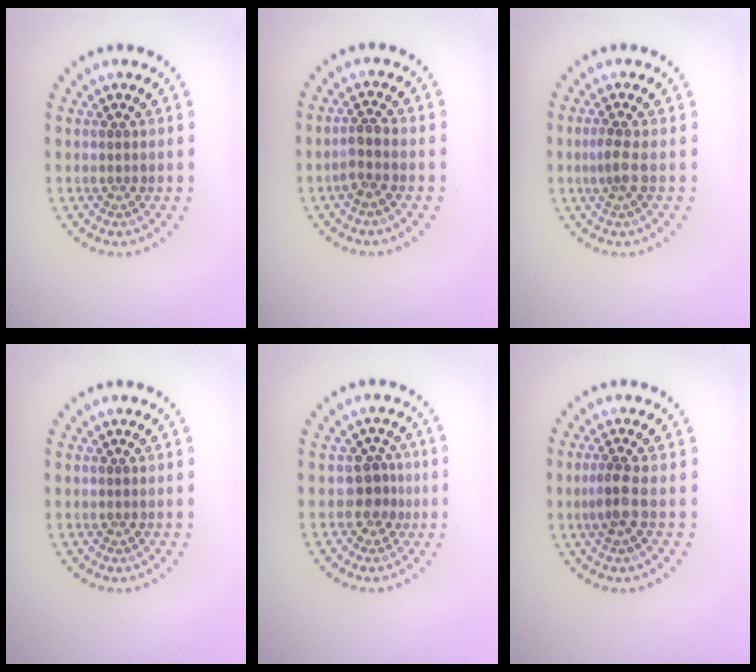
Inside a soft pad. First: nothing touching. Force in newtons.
{"total": 1.8, "press": 1.5, "slide": 1.0}
{"total": 1.5, "press": 1.3, "slide": 0.9}
{"total": 0.0}
{"total": 2.2, "press": 1.6, "slide": 1.5}
{"total": 2.1, "press": 1.7, "slide": 1.3}